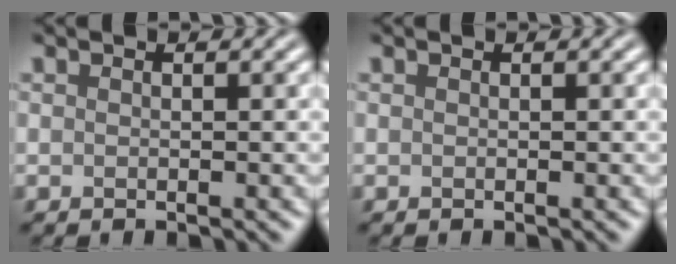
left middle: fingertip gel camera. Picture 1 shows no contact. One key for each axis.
{"total": 0.0}